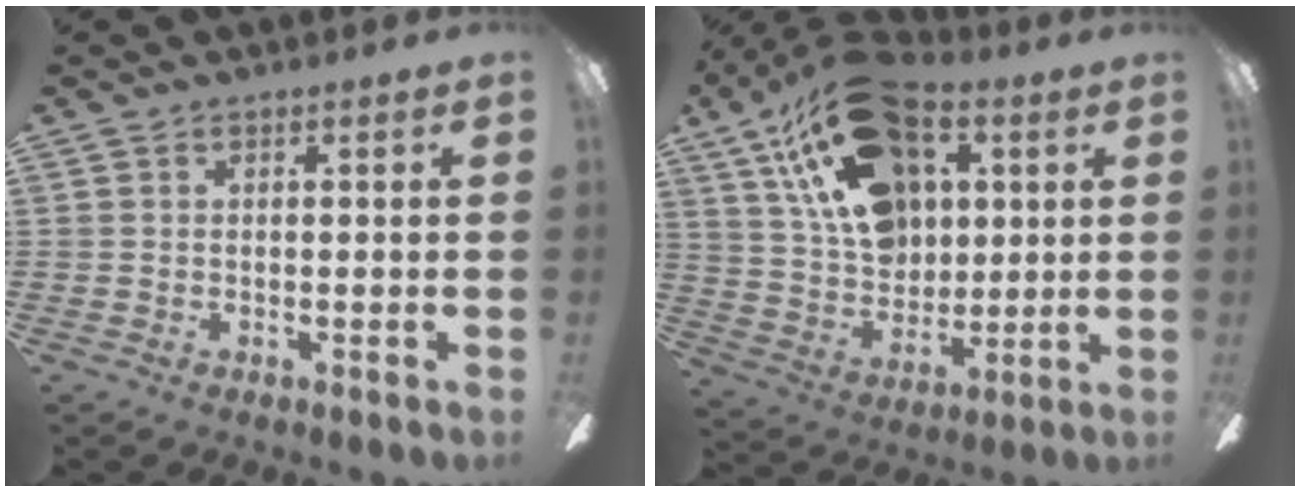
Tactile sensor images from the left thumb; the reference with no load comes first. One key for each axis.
{"total": 22.7, "fx": 11.9, "fy": 13.9, "fz": 13.5, "tx": -0.238, "ty": -0.047, "tz": 0.217}